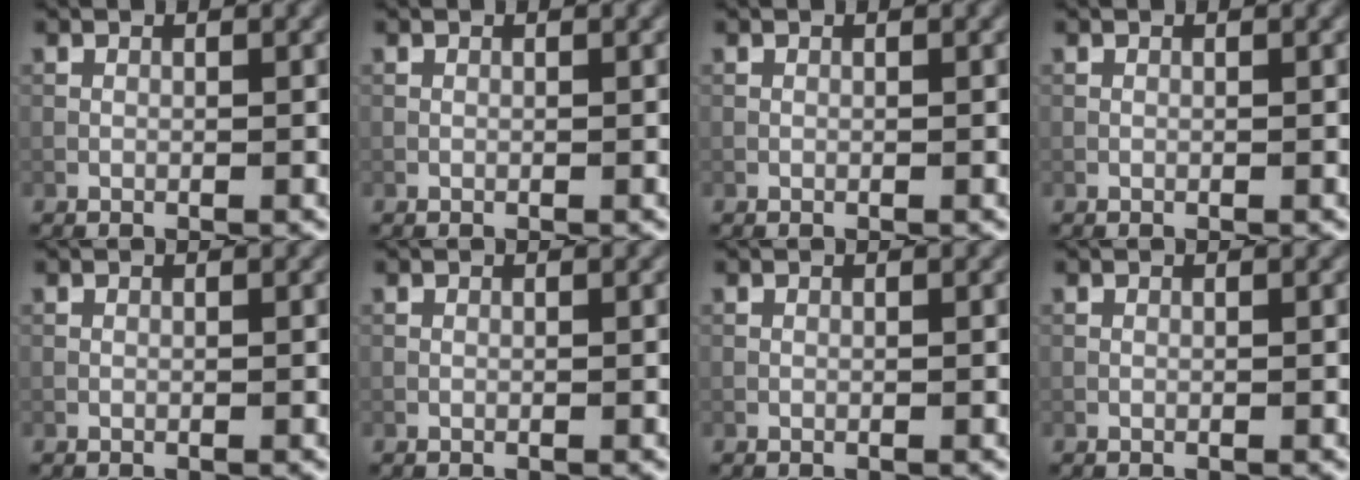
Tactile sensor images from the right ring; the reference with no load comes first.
{"total": 0.0}
{"total": 0.0}
{"total": 0.0}
{"total": 0.0}
{"total": 0.0}
{"total": 0.0}
{"total": 0.0}